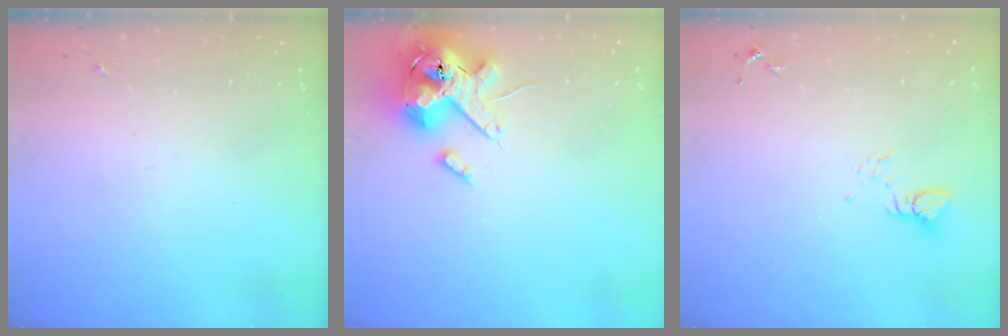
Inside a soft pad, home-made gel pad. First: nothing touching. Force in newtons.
{"total": 15.4, "press": 15.1, "slide": 2.9}
{"total": 4.0, "press": 4.0, "slide": 0.1}